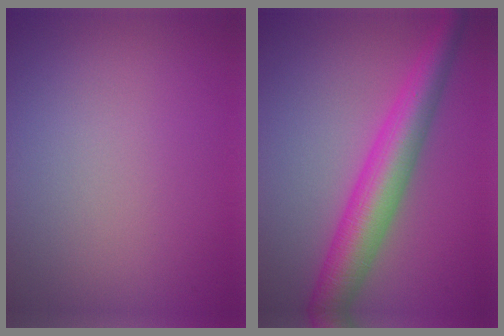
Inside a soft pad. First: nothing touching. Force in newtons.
{"total": 6.4, "press": 6.4, "slide": 0.1}